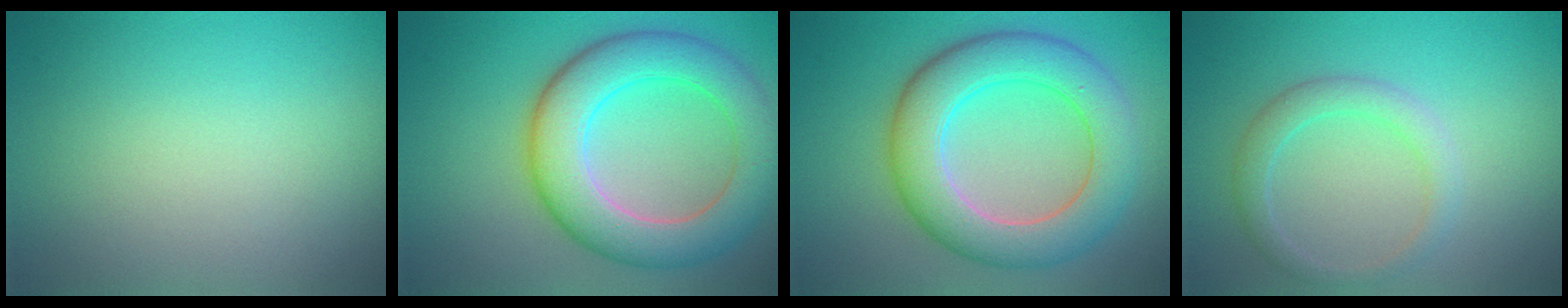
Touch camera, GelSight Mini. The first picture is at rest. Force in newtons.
{"total": 8.0, "press": 8.0, "slide": 0.3}
{"total": 7.7, "press": 7.7, "slide": 0.1}
{"total": 2.3, "press": 2.3, "slide": 0.2}